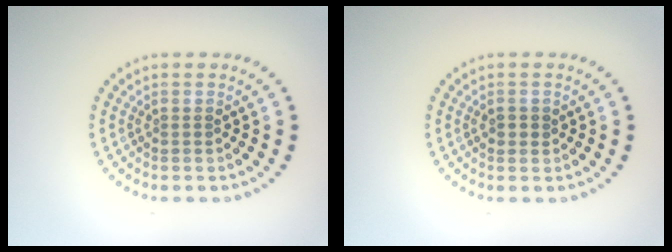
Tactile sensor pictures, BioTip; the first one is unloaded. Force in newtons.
{"total": 1.1, "press": 1.1, "slide": 0.2}